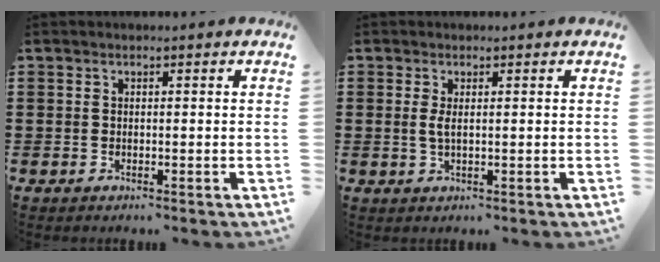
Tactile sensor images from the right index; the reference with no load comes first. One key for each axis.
{"total": 1.8, "fx": 0.3, "fy": 0.4, "fz": 1.7, "tx": -0.041, "ty": -0.002, "tz": 0.001}